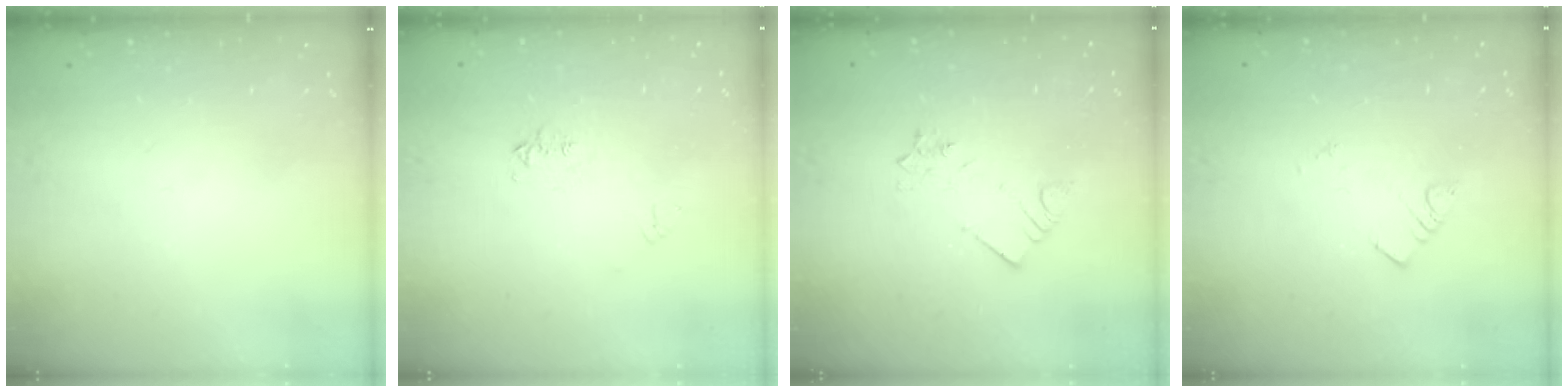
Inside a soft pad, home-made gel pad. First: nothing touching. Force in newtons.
{"total": 5.0, "press": 5.0, "slide": 0.6}
{"total": 3.3, "press": 3.3, "slide": 0.3}
{"total": 1.9, "press": 1.9, "slide": 0.1}